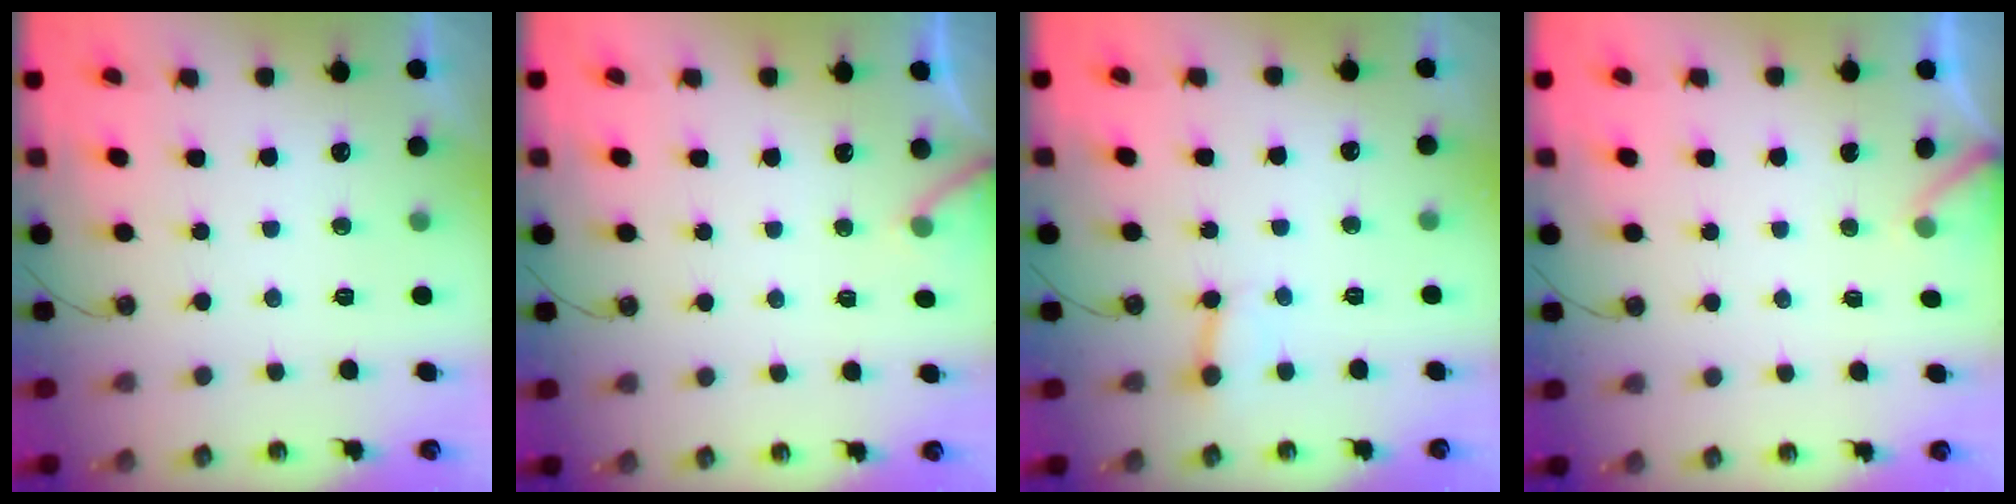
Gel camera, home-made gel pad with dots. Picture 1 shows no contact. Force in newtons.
{"total": 5.9, "press": 5.9, "slide": 0.3}
{"total": 2.6, "press": 2.6, "slide": 0.1}
{"total": 3.0, "press": 3.0, "slide": 0.2}